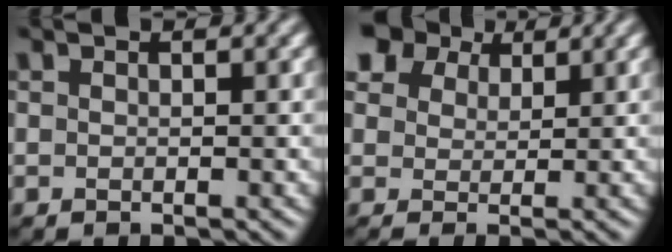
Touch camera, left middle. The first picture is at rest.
{"total": 4.8, "force": [3.0, 3.1, 2.0], "torque": [-0.044, 0.007, 0.044]}